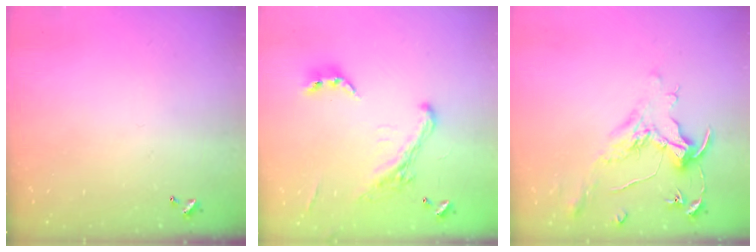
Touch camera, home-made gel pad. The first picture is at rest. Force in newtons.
{"total": 5.1, "press": 4.9, "slide": 1.4}
{"total": 1.6, "press": 1.4, "slide": 0.7}